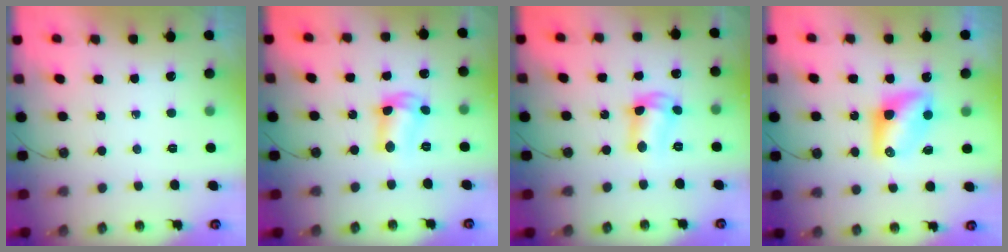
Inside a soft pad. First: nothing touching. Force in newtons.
{"total": 7.9, "press": 7.9, "slide": 0.5}
{"total": 7.9, "press": 7.9, "slide": 0.5}
{"total": 7.9, "press": 7.9, "slide": 0.4}